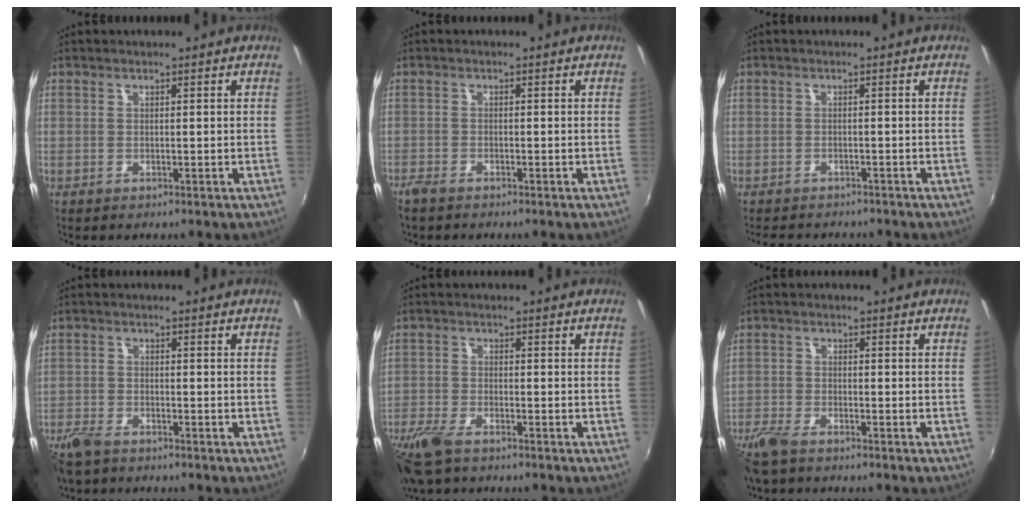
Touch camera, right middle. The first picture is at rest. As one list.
[{"total": 2.3, "force": [-2.0, 0.6, 0.9], "torque": [-0.028, -0.006, -0.042]}, {"total": 5.2, "force": [-4.6, 1.8, 1.5], "torque": [-0.040, -0.010, -0.069]}, {"total": 6.5, "force": [-5.1, 2.6, 2.9], "torque": [-0.085, -0.018, -0.103]}, {"total": 9.6, "force": [-7.0, 3.4, 5.6], "torque": [-0.146, -0.033, -0.140]}, {"total": 6.9, "force": [-5.6, 2.1, 3.5], "torque": [-0.098, -0.023, -0.113]}]